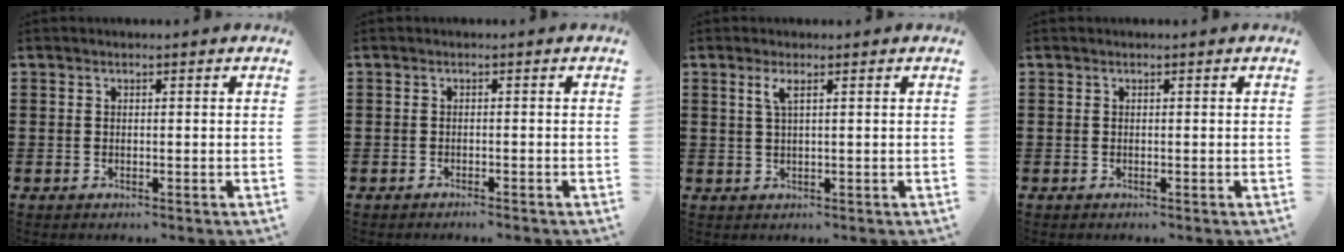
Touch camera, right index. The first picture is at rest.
{"total": 0.9, "force": [-0.8, 0.0, 0.2], "torque": [-0.006, -0.001, -0.017]}
{"total": 2.1, "force": [0.9, 0.1, 1.8], "torque": [-0.039, 0.002, 0.014]}
{"total": 0.0}